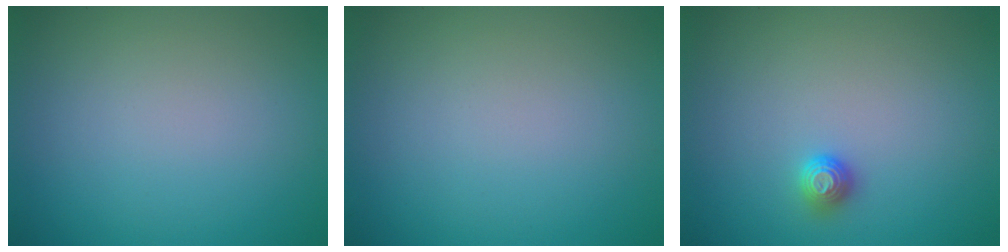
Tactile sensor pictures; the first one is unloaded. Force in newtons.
{"total": 0.0}
{"total": 1.1, "press": 1.1, "slide": 0.4}